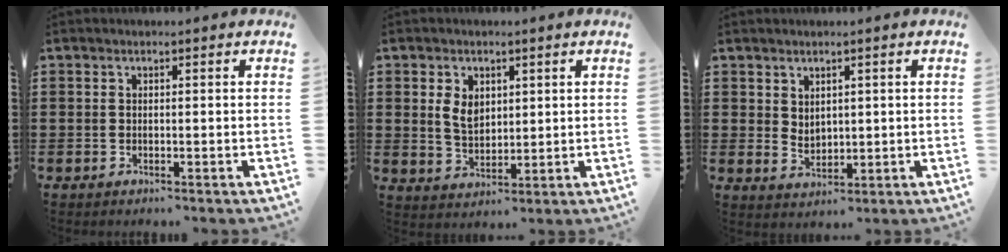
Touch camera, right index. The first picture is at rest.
{"total": 4.5, "force": [1.3, 3.1, 3.0], "torque": [-0.067, 0.011, 0.024]}
{"total": 2.5, "force": [1.6, 1.7, 0.9], "torque": [-0.023, 0.006, 0.030]}